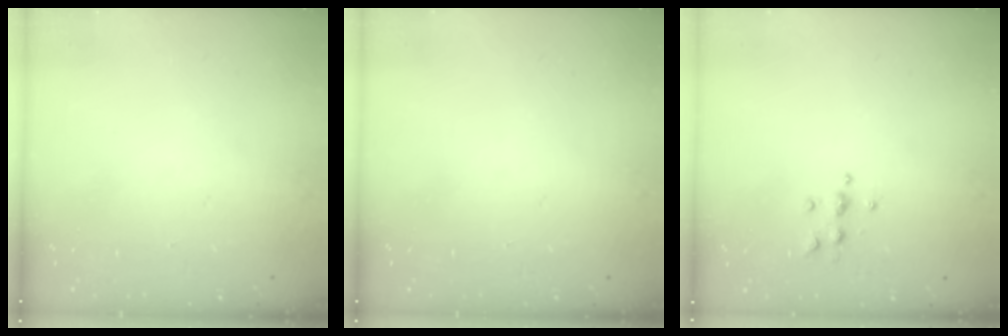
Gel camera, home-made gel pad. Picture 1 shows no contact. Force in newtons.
{"total": 0.0}
{"total": 5.6, "press": 5.6, "slide": 0.7}